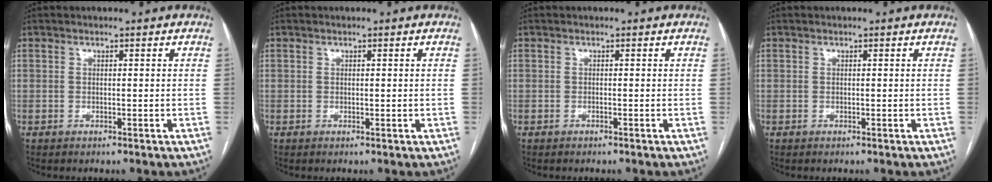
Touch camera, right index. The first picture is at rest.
{"total": 0.0}
{"total": 0.0}
{"total": 0.0}